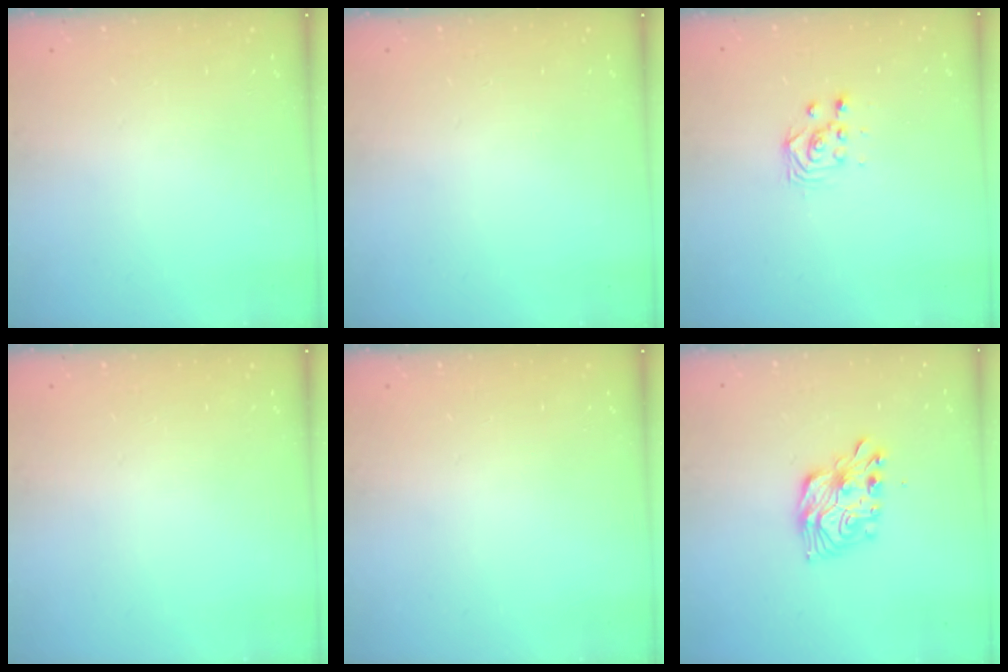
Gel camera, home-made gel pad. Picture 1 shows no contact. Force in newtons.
{"total": 0.0}
{"total": 2.9, "press": 2.9, "slide": 0.4}
{"total": 0.0}
{"total": 0.0}
{"total": 11.8, "press": 11.8, "slide": 0.4}